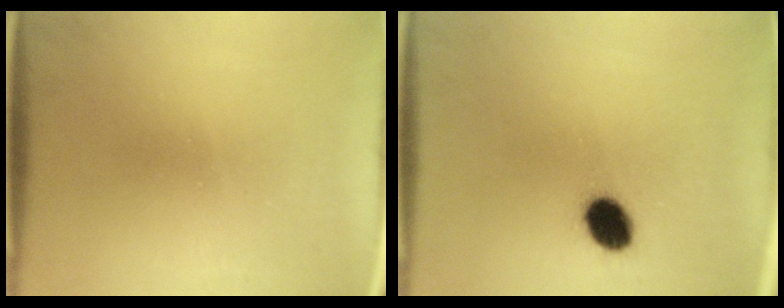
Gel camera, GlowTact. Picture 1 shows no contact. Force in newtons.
{"total": 6.7}